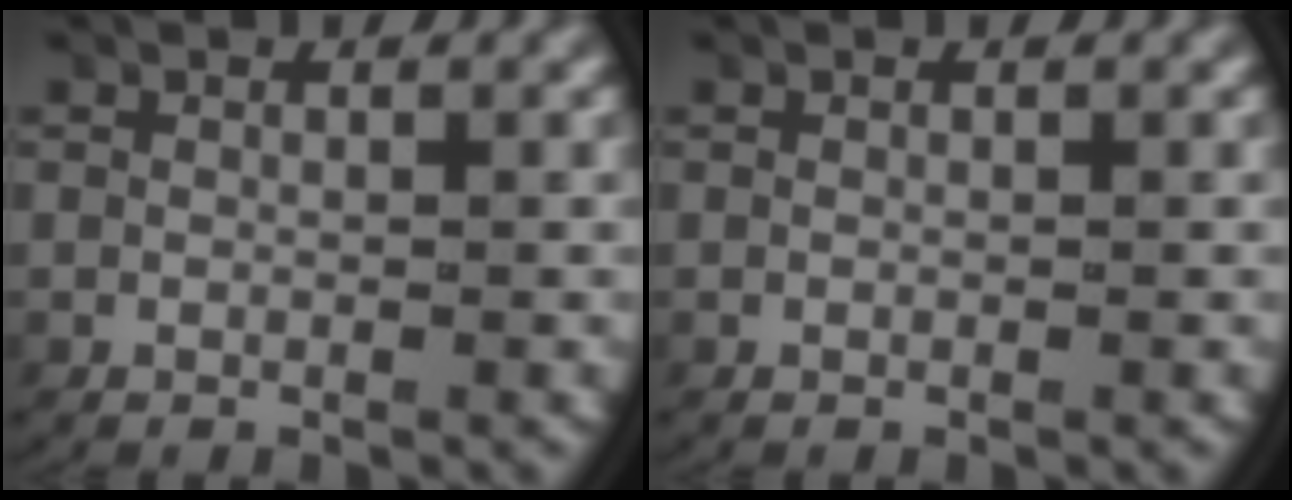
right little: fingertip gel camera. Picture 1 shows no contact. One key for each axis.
{"total": 0.0}